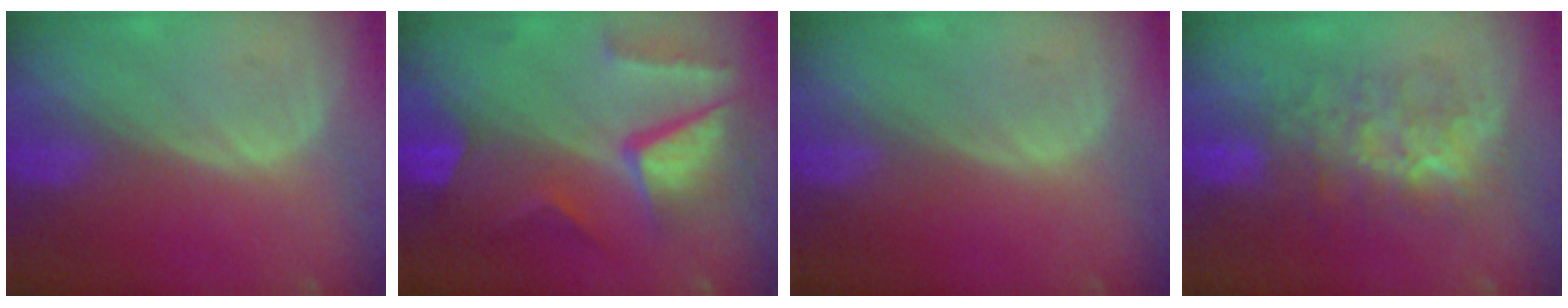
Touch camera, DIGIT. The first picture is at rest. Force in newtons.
{"total": 10.4, "press": 8.8, "slide": 5.6}
{"total": 0.0}
{"total": 7.8, "press": 7.7, "slide": 1.5}